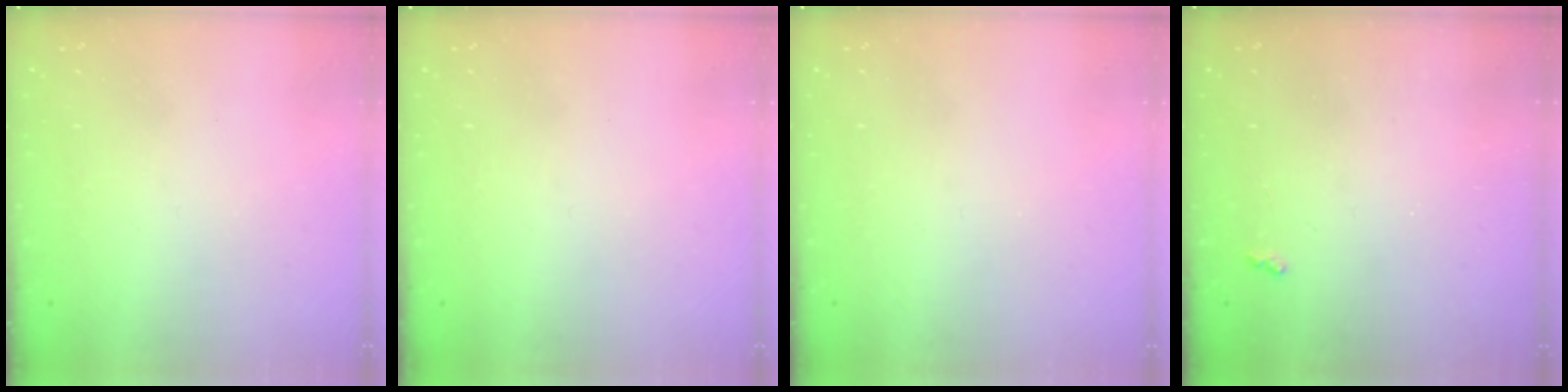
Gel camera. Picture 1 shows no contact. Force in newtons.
{"total": 0.0}
{"total": 0.0}
{"total": 3.1, "press": 3.1, "slide": 0.5}